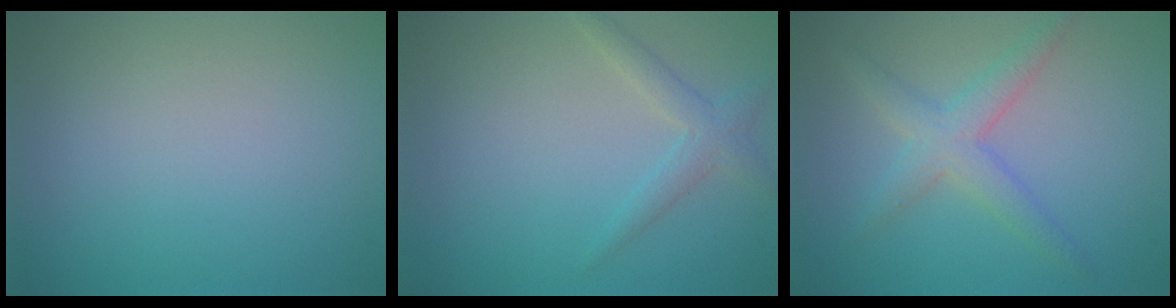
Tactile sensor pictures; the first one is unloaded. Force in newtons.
{"total": 1.8, "press": 1.8, "slide": 0.1}
{"total": 2.4, "press": 2.4, "slide": 0.1}